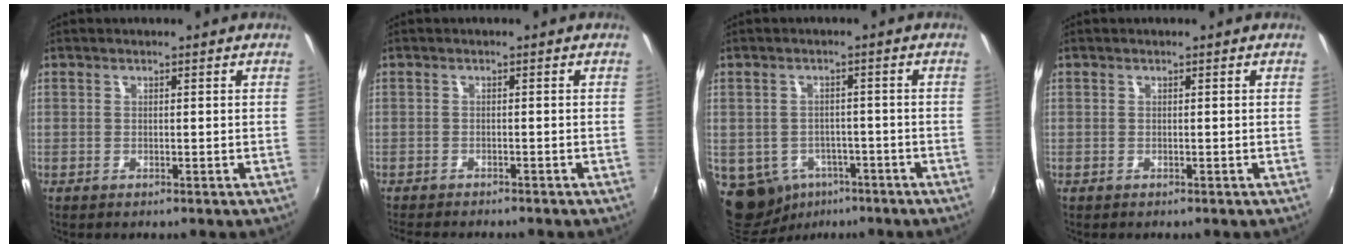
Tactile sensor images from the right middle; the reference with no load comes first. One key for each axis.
{"total": 4.9, "fx": -4.5, "fy": 0.5, "fz": 1.7, "tx": -0.042, "ty": -0.016, "tz": -0.072}
{"total": 9.0, "fx": -4.4, "fy": 7.1, "fz": 3.5, "tx": -0.099, "ty": -0.009, "tz": -0.049}
{"total": 0.0}